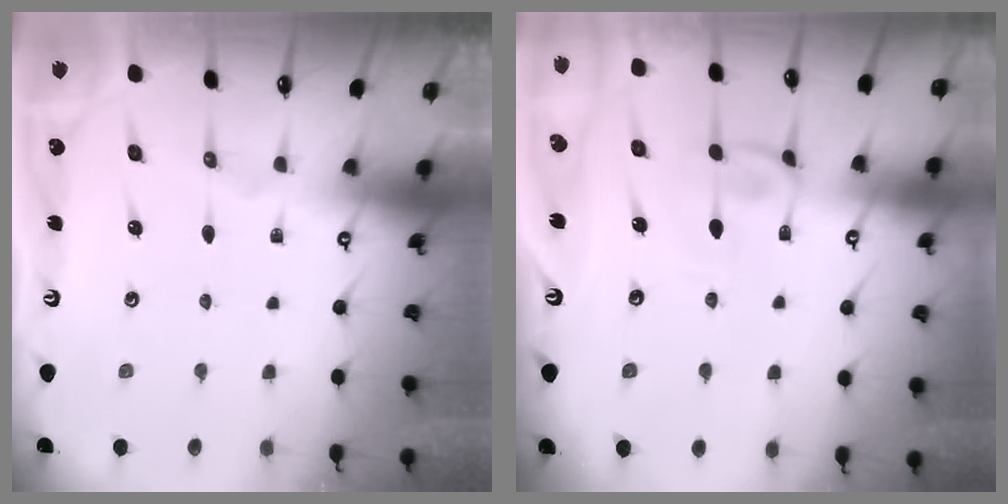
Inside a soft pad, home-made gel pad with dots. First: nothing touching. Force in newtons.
{"total": 2.9, "press": 2.9, "slide": 0.1}